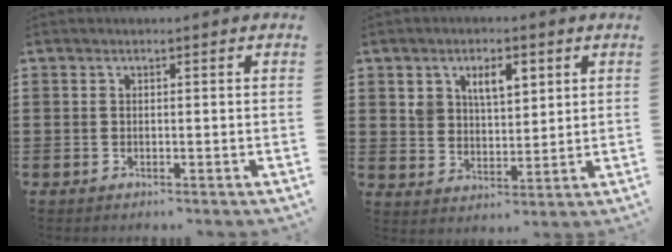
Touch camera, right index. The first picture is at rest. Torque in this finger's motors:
{"motor_torque": [0.38, 0.35, 0.14, 0.03]}